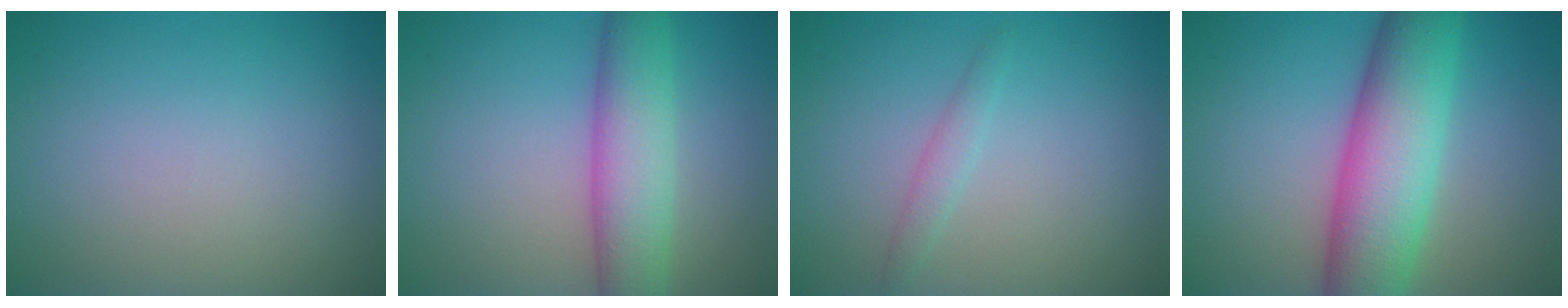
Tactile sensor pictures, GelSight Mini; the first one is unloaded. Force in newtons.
{"total": 6.0, "press": 6.0, "slide": 0.2}
{"total": 1.2, "press": 1.2, "slide": 0.1}
{"total": 9.7, "press": 9.7, "slide": 0.1}